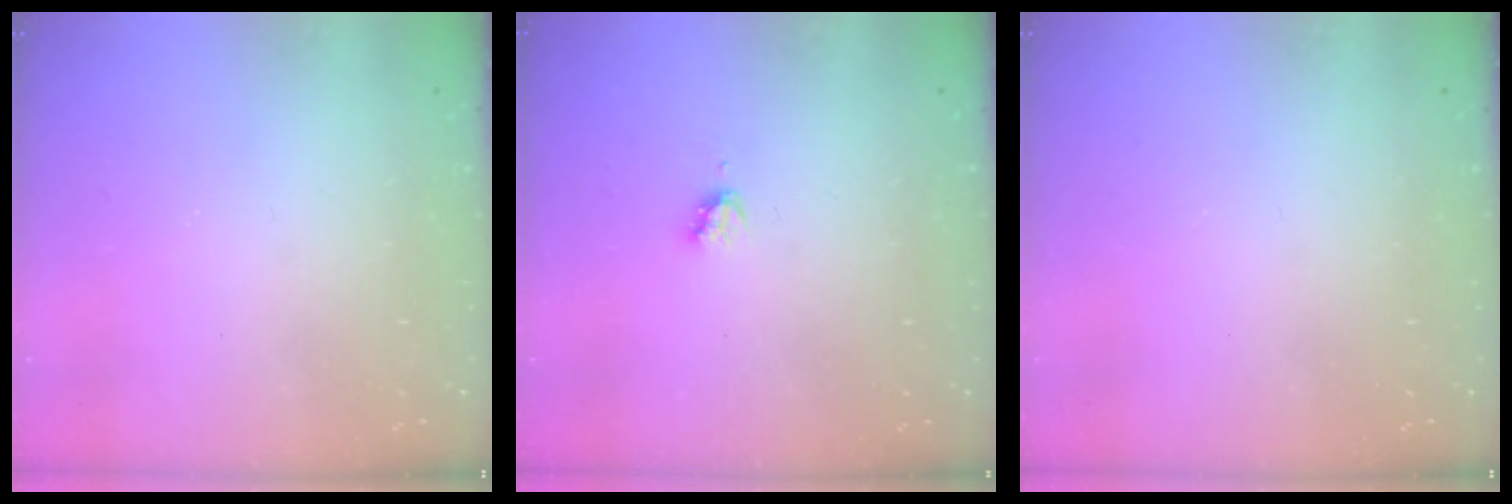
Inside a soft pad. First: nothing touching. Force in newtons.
{"total": 2.8, "press": 2.8, "slide": 0.3}
{"total": 0.0}